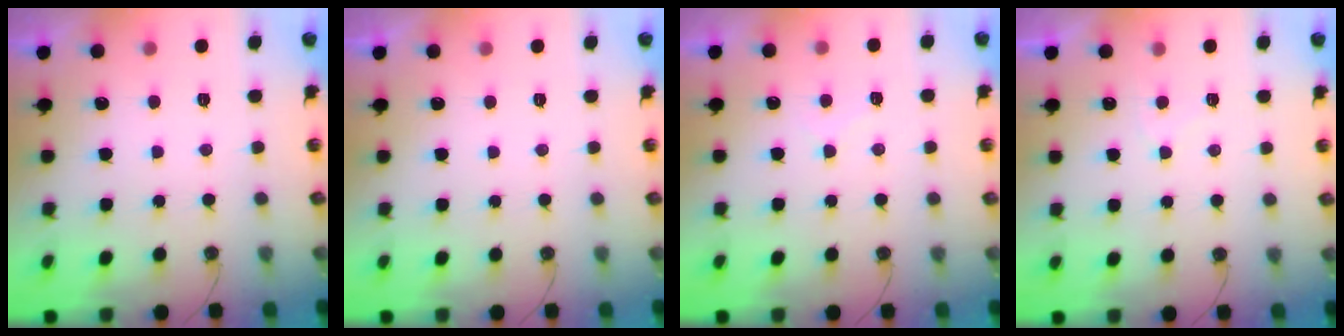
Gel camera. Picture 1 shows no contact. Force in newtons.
{"total": 0.0}
{"total": 6.5, "press": 6.5, "slide": 0.7}
{"total": 5.1, "press": 5.1, "slide": 0.6}